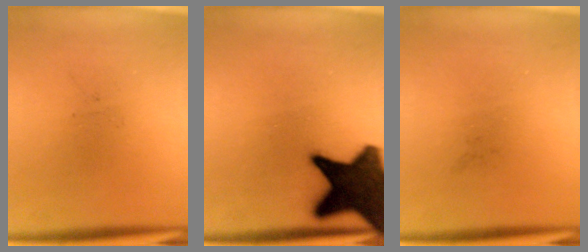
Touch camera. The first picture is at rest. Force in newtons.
{"total": 18.0}
{"total": 0.0}